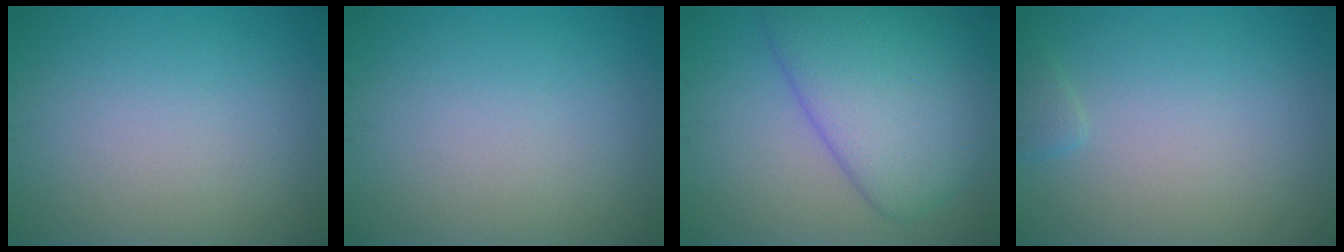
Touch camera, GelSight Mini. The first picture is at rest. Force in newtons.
{"total": 0.0}
{"total": 8.6, "press": 8.6, "slide": 0.4}
{"total": 0.9, "press": 0.9, "slide": 0.1}